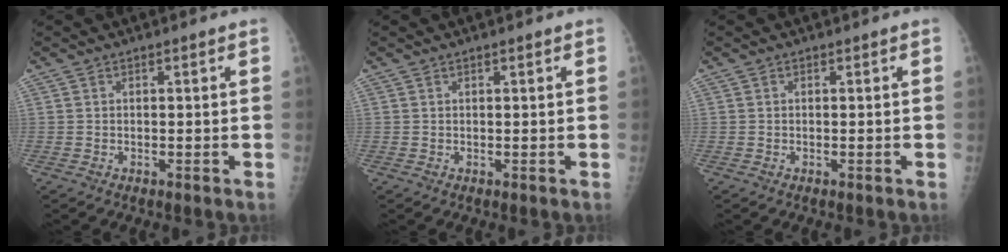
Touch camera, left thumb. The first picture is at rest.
{"total": 0.6, "force": [0.4, 0.0, 0.4], "torque": [-0.007, 0.000, 0.006]}
{"total": 0.0}